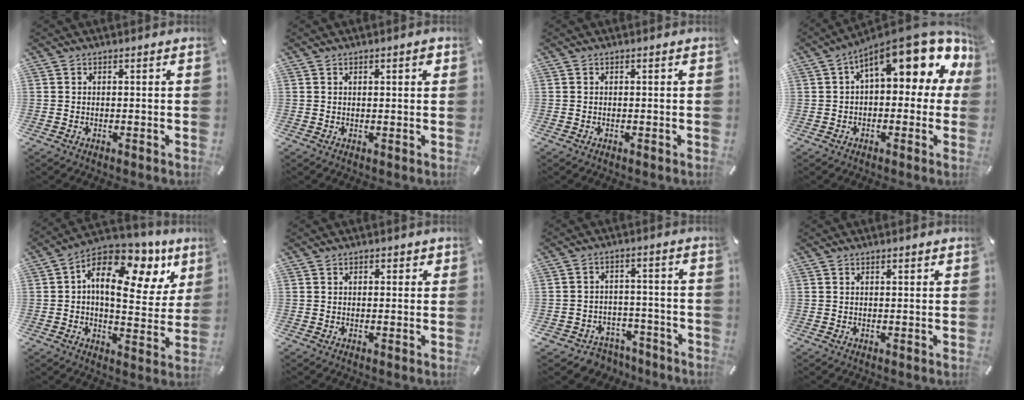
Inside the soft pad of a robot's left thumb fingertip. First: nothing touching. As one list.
[{"total": 1.6, "force": [0.7, 0.5, 1.3], "torque": [-0.026, 0.002, 0.012]}, {"total": 0.0}, {"total": 15.0, "force": [7.8, 5.9, 11.4], "torque": [-0.172, -0.052, 0.133]}, {"total": 17.6, "force": [7.5, 9.0, 13.1], "torque": [-0.204, -0.045, 0.126]}, {"total": 1.2, "force": [0.5, 0.9, 0.6], "torque": [-0.004, 0.003, 0.005]}, {"total": 5.2, "force": [-3.3, 3.9, 1.0], "torque": [-0.019, 0.019, -0.062]}, {"total": 1.0, "force": [0.6, 0.3, 0.7], "torque": [-0.014, 0.000, 0.011]}]